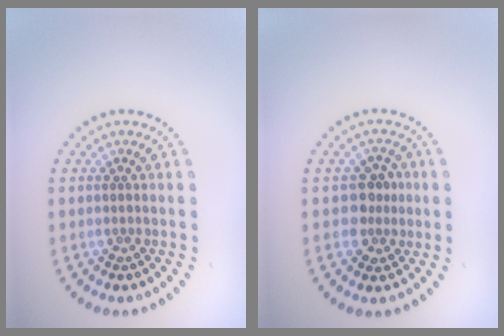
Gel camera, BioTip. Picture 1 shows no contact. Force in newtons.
{"total": 2.6, "press": 2.4, "slide": 0.9}